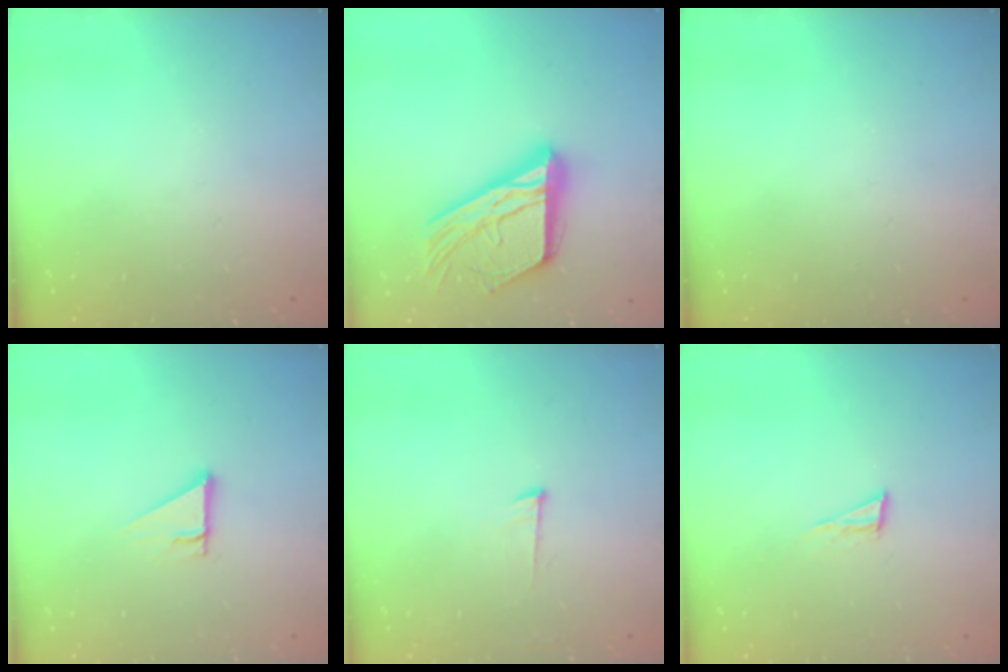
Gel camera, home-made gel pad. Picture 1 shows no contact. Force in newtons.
{"total": 21.6, "press": 21.5, "slide": 1.9}
{"total": 0.0}
{"total": 2.7, "press": 2.7, "slide": 0.0}
{"total": 6.1, "press": 6.1, "slide": 0.6}
{"total": 4.8, "press": 4.7, "slide": 0.6}